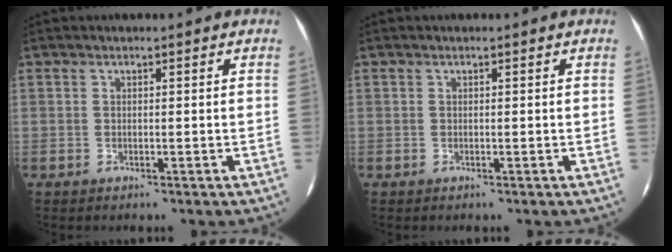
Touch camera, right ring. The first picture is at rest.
{"total": 0.0}